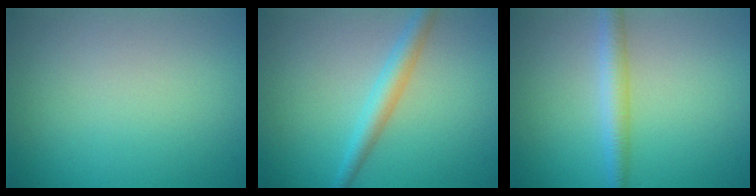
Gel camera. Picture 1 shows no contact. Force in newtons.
{"total": 2.7, "press": 2.7, "slide": 0.1}
{"total": 2.6, "press": 2.6, "slide": 0.1}